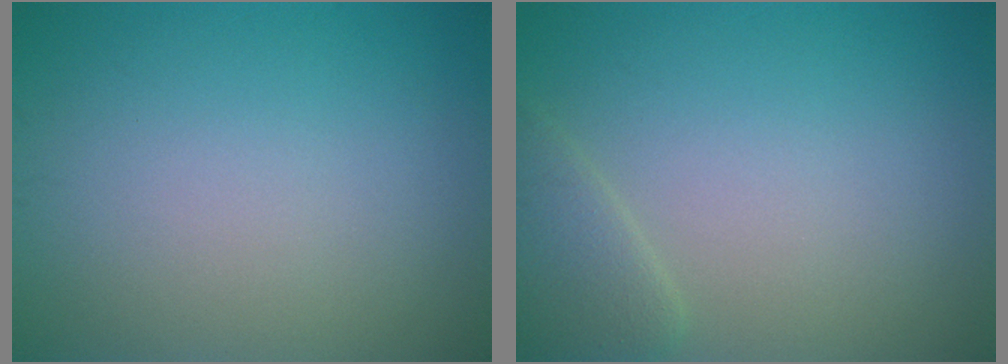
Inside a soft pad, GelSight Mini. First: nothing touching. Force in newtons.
{"total": 2.2, "press": 2.2, "slide": 0.2}